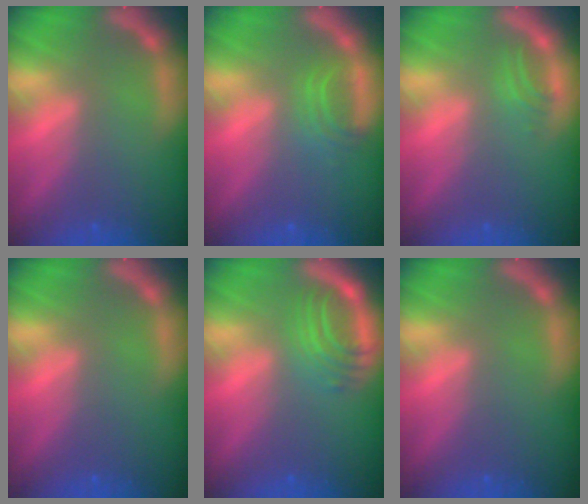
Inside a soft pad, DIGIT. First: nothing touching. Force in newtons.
{"total": 2.5}
{"total": 1.5}
{"total": 0.0}
{"total": 4.5}
{"total": 0.0}